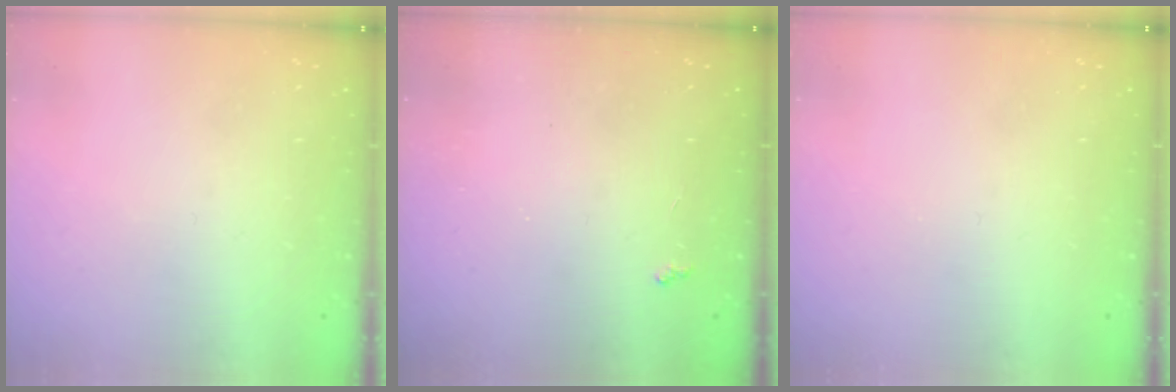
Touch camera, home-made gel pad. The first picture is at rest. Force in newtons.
{"total": 2.9, "press": 2.8, "slide": 0.5}
{"total": 0.0}